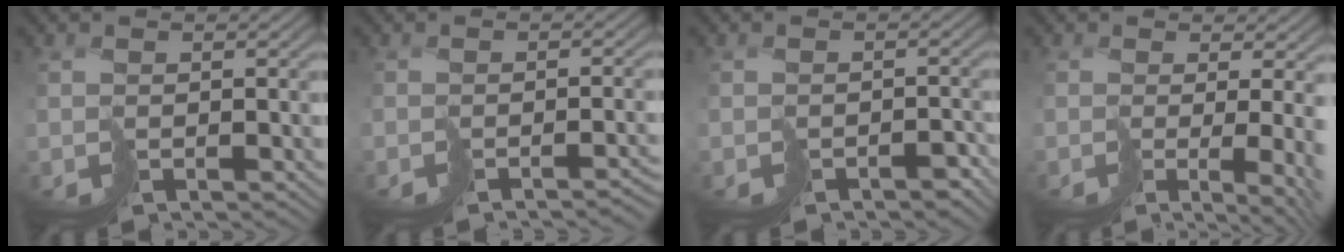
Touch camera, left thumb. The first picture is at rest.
{"total": 2.6, "force": [-2.3, 0.4, 1.2], "torque": [-0.005, -0.004, -0.030]}
{"total": 3.0, "force": [-2.2, 1.5, 1.3], "torque": [-0.007, -0.007, -0.031]}
{"total": 8.5, "force": [-0.2, 3.2, 7.8], "torque": [-0.103, -0.022, 0.028]}